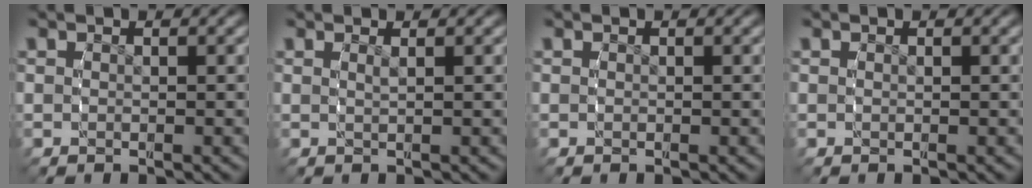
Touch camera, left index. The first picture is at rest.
{"total": 0.7, "force": [0.5, -0.3, 0.3], "torque": [-0.012, -0.005, 0.011]}
{"total": 0.0}
{"total": 0.0}